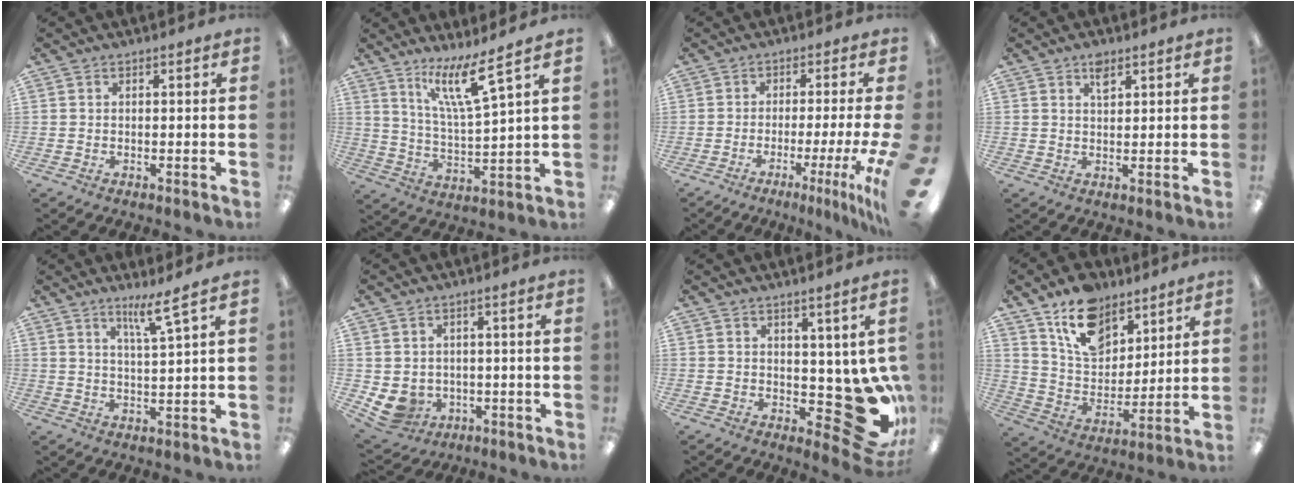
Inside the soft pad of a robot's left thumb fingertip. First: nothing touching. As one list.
[{"total": 12.1, "force": [8.5, 1.6, 8.5], "torque": [-0.154, -0.049, 0.140]}, {"total": 6.4, "force": [-2.3, -0.8, 5.9], "torque": [-0.095, -0.018, -0.036]}, {"total": 3.1, "force": [2.1, 1.5, 1.8], "torque": [-0.026, -0.009, 0.034]}, {"total": 6.0, "force": [4.2, 0.1, 4.2], "torque": [-0.071, -0.028, 0.066]}, {"total": 5.3, "force": [-0.7, 4.9, 1.8], "torque": [-0.066, -0.001, -0.009]}, {"total": 10.7, "force": [0.8, 6.0, 8.8], "torque": [-0.085, -0.038, 0.033]}, {"total": 14.6, "force": [10.2, 8.7, 5.9], "torque": [-0.109, -0.054, 0.193]}]